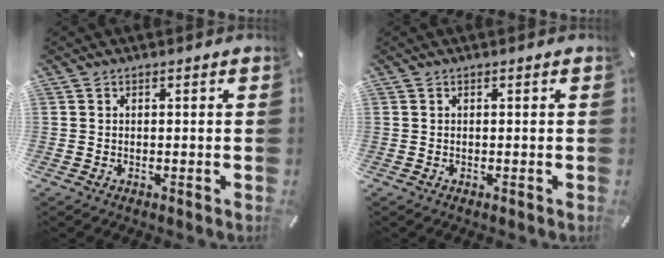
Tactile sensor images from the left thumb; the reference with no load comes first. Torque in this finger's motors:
{"motor_torque": [0.04, 0.04, 0.00, 0.00, 0.01]}